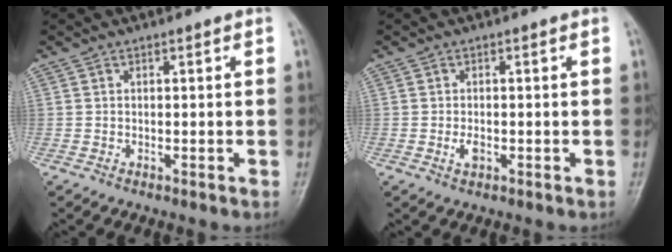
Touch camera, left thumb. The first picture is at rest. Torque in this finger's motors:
{"motor_torque": [-0.09, 0.15, 0.30, 0.03, 0.02]}